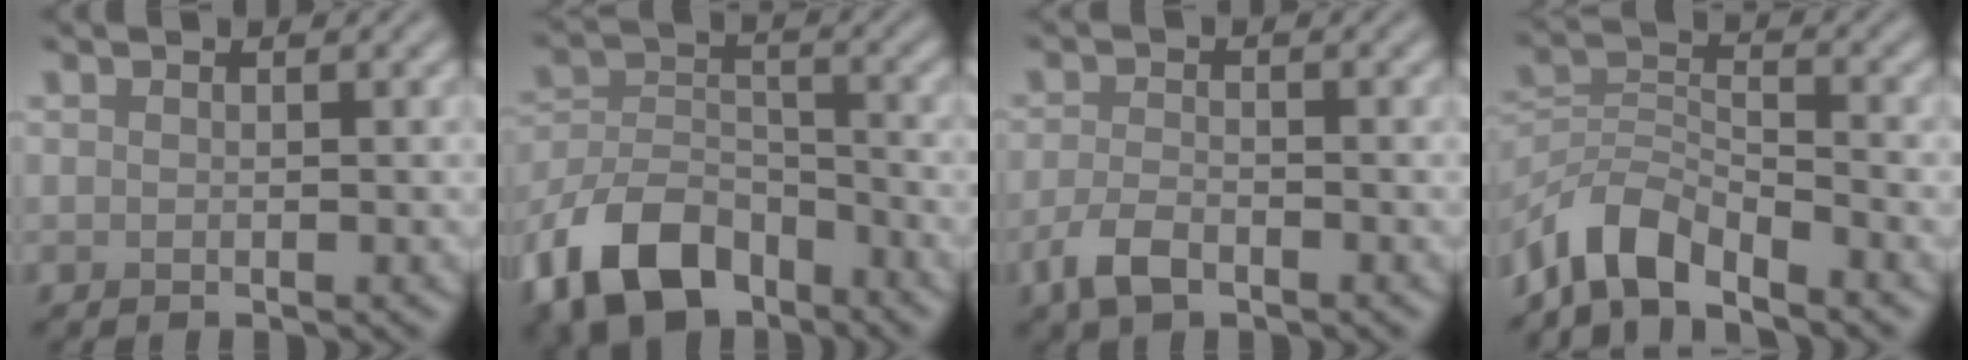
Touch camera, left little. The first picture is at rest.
{"total": 9.6, "force": [-6.3, 5.3, 4.9], "torque": [-0.094, -0.003, -0.130]}
{"total": 2.9, "force": [-1.7, 1.3, 1.9], "torque": [-0.044, -0.003, -0.040]}
{"total": 5.4, "force": [-4.6, 1.8, 2.3], "torque": [-0.038, 0.002, -0.098]}